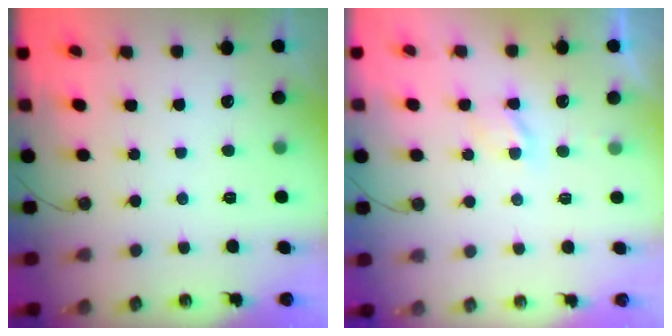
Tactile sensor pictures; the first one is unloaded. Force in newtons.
{"total": 3.9, "press": 3.9, "slide": 0.6}